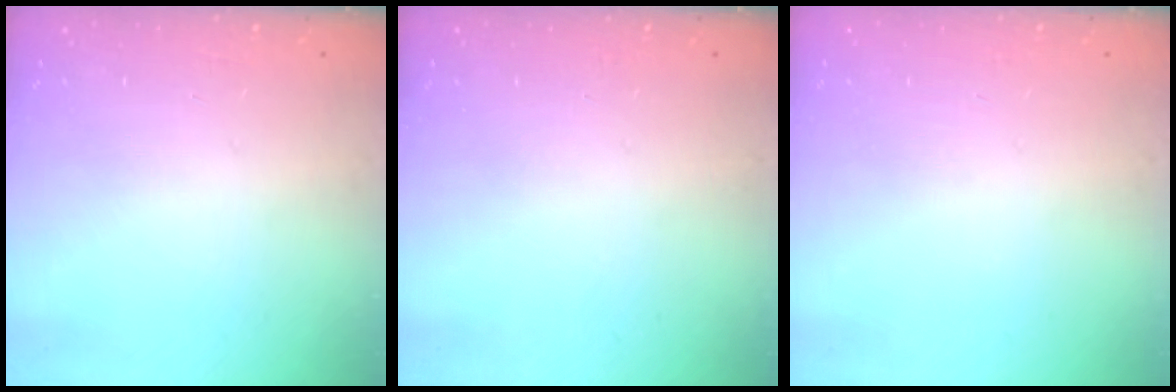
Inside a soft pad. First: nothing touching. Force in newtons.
{"total": 0.0}
{"total": 0.0}